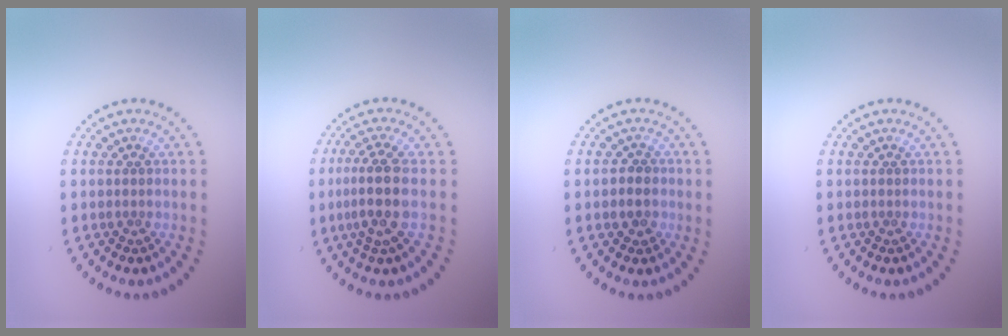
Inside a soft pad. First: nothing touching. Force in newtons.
{"total": 3.6, "press": 2.9, "slide": 2.1}
{"total": 1.6, "press": 1.4, "slide": 0.8}
{"total": 0.0}